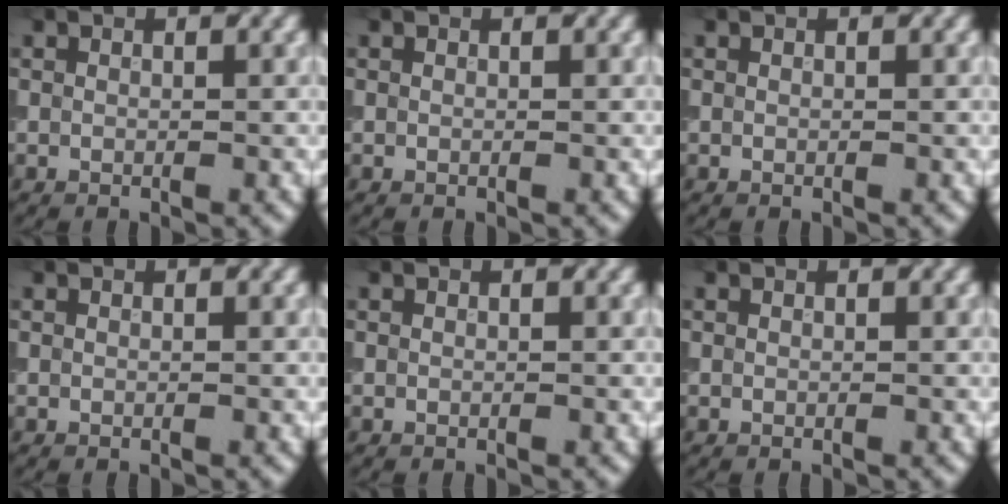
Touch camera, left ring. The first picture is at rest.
{"total": 0.0}
{"total": 0.0}
{"total": 0.0}
{"total": 0.0}
{"total": 0.0}